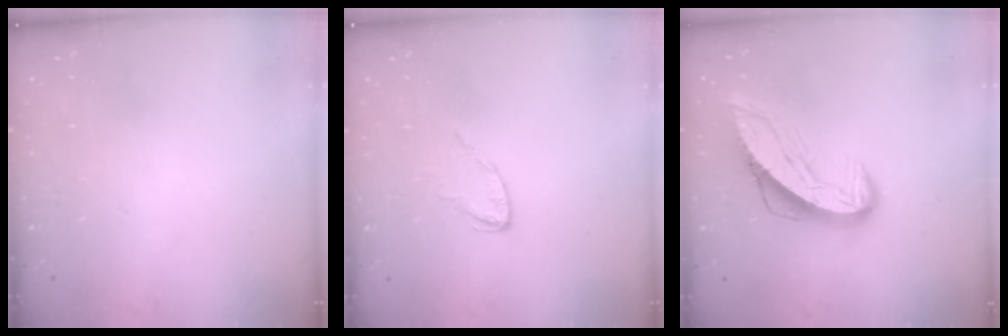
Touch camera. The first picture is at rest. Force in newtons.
{"total": 4.2, "press": 4.2, "slide": 0.4}
{"total": 11.0, "press": 11.0, "slide": 1.0}